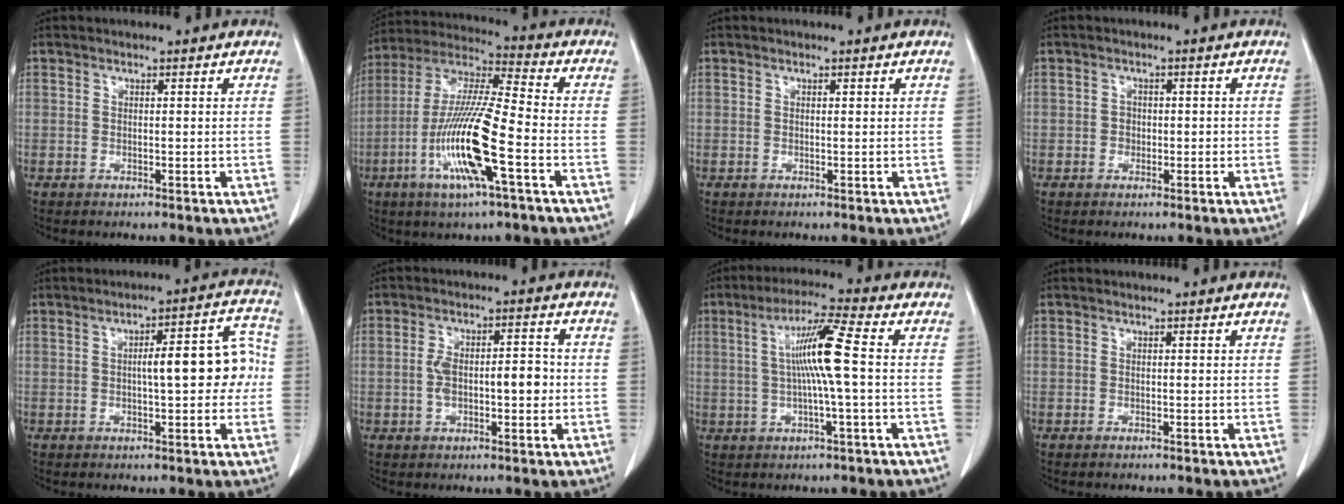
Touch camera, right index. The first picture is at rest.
{"total": 15.7, "force": [-5.3, 0.9, 14.7], "torque": [-0.300, -0.011, -0.104]}
{"total": 0.0}
{"total": 1.4, "force": [-0.3, 1.3, 0.6], "torque": [-0.006, 0.005, -0.004]}
{"total": 9.7, "force": [0.2, 2.8, 9.3], "torque": [-0.121, 0.037, 0.004]}
{"total": 7.2, "force": [-0.6, 3.0, 6.5], "torque": [-0.122, 0.021, -0.009]}
{"total": 9.0, "force": [0.6, -0.7, 8.9], "torque": [-0.168, 0.008, 0.009]}
{"total": 0.0}